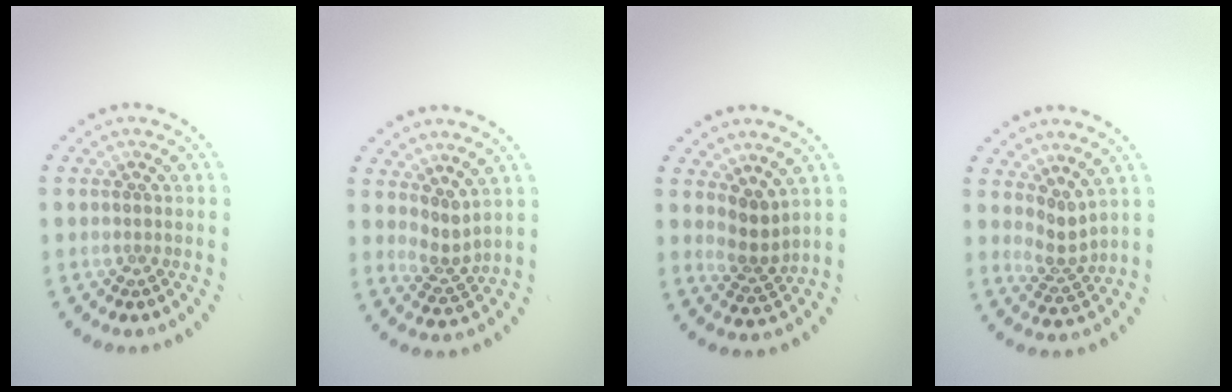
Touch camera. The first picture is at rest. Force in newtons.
{"total": 2.0, "press": 1.5, "slide": 1.4}
{"total": 2.5, "press": 1.9, "slide": 1.6}
{"total": 2.2, "press": 1.5, "slide": 1.6}